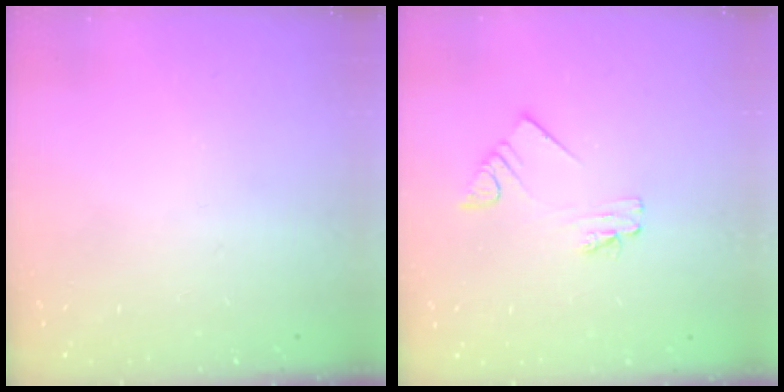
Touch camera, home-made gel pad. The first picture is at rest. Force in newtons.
{"total": 1.9, "press": 1.9, "slide": 0.1}